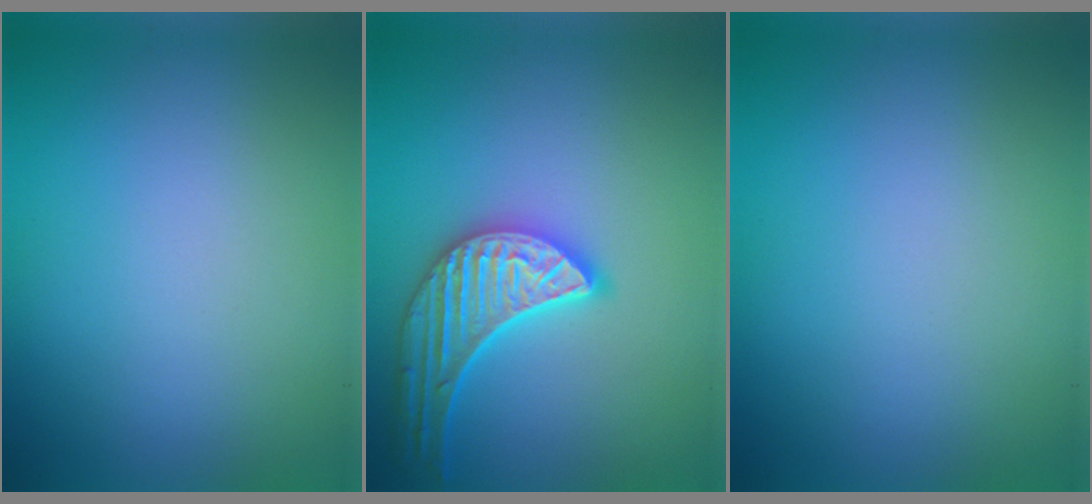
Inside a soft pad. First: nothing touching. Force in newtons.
{"total": 4.9, "press": 4.5, "slide": 2.0}
{"total": 0.0}